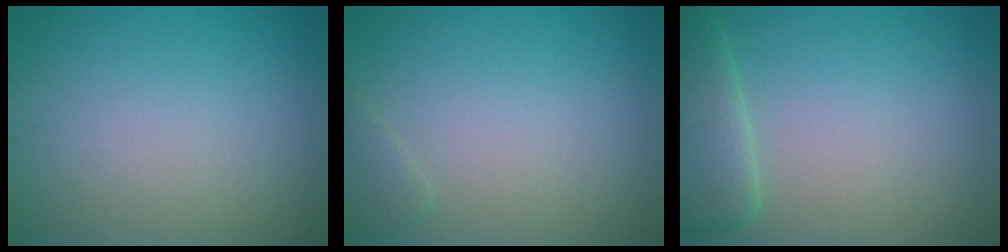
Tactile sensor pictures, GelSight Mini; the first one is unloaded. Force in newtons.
{"total": 0.9, "press": 0.9, "slide": 0.1}
{"total": 3.8, "press": 3.7, "slide": 0.6}